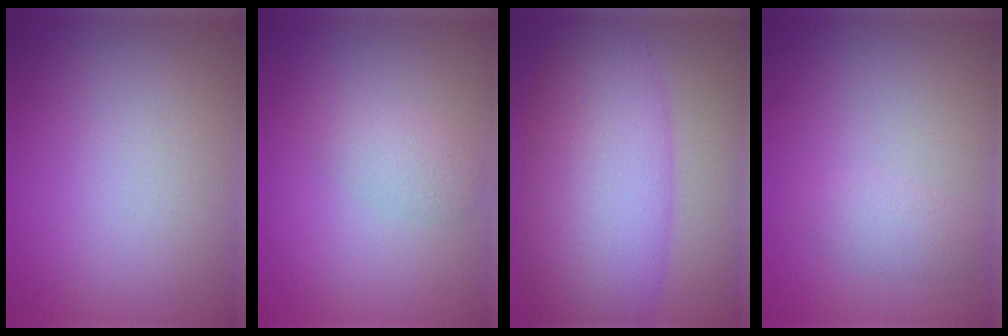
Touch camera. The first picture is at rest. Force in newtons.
{"total": 1.8, "press": 1.8, "slide": 0.1}
{"total": 10.4, "press": 10.4, "slide": 0.1}
{"total": 1.5, "press": 1.5, "slide": 0.0}